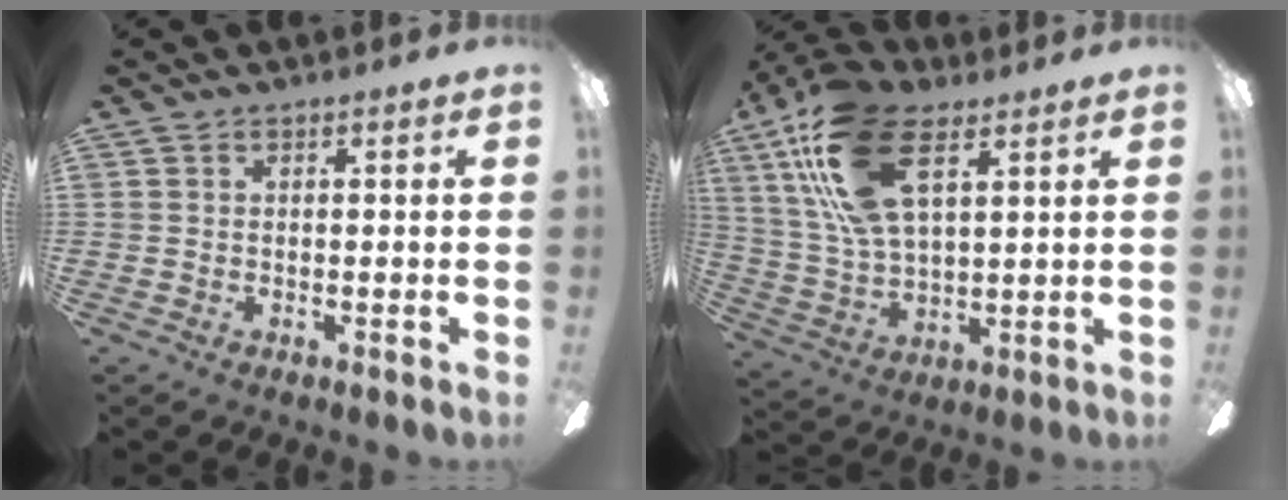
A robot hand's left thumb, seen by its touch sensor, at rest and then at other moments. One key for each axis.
{"total": 20.1, "fx": 9.9, "fy": 9.5, "fz": 14.6, "tx": -0.315, "ty": -0.015, "tz": 0.176}